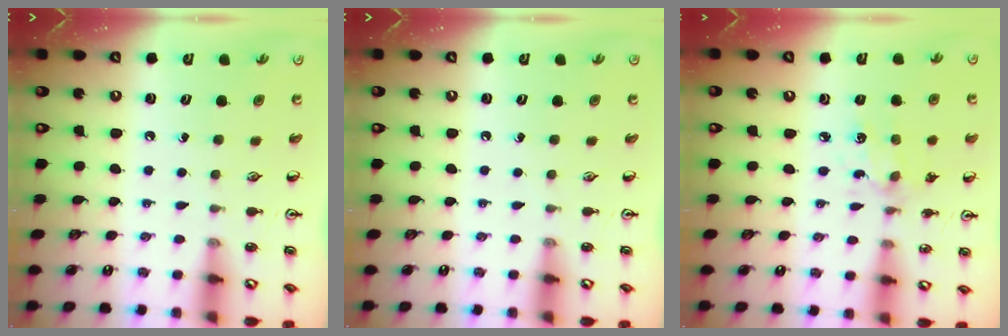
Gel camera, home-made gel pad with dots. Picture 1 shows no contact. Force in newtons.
{"total": 0.0}
{"total": 3.0, "press": 2.8, "slide": 1.0}